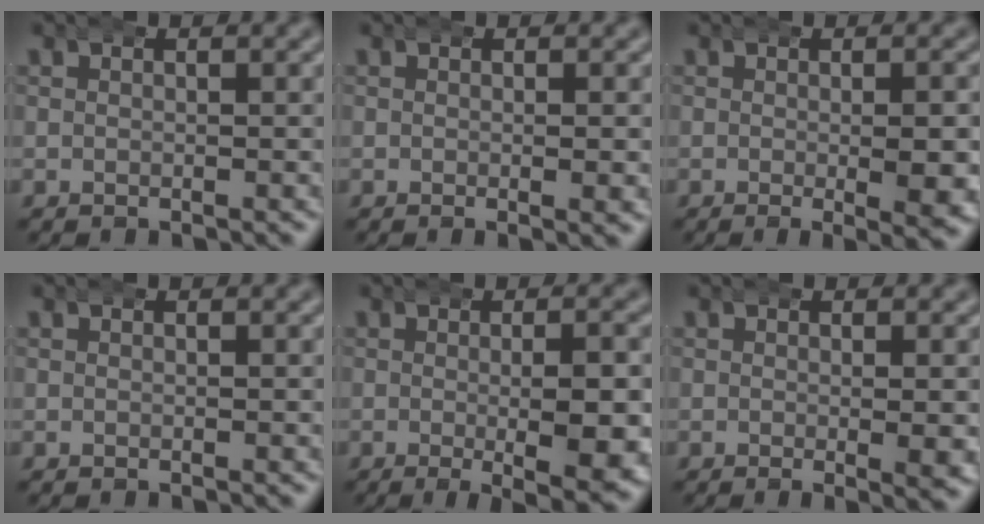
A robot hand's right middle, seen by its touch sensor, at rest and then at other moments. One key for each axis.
{"total": 1.2, "fx": 0.1, "fy": 0.1, "fz": 1.2, "tx": -0.018, "ty": 0.002, "tz": -0.001}
{"total": 4.9, "fx": -1.1, "fy": 1.2, "fz": 4.6, "tx": -0.062, "ty": -0.003, "tz": -0.019}
{"total": 0.0}
{"total": 7.9, "fx": -2.2, "fy": 2.4, "fz": 7.2, "tx": -0.095, "ty": -0.010, "tz": -0.029}
{"total": 2.4, "fx": -0.2, "fy": 0.3, "fz": 2.4, "tx": -0.032, "ty": 0.000, "tz": -0.006}